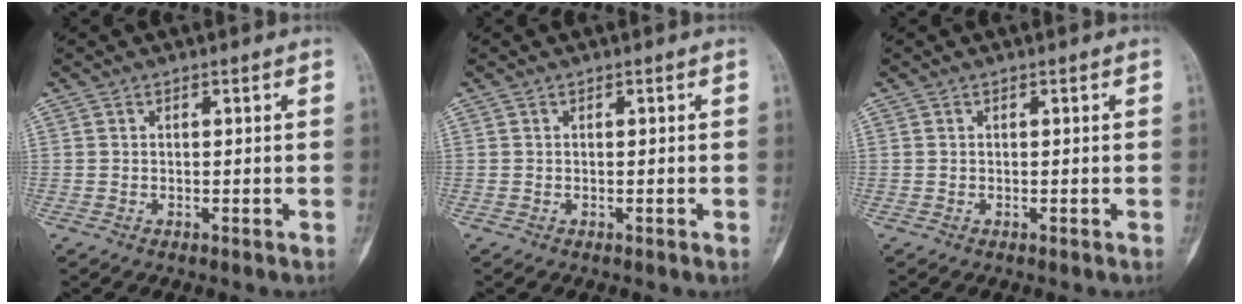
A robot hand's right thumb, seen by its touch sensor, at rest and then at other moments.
{"total": 0.0}
{"total": 0.0}